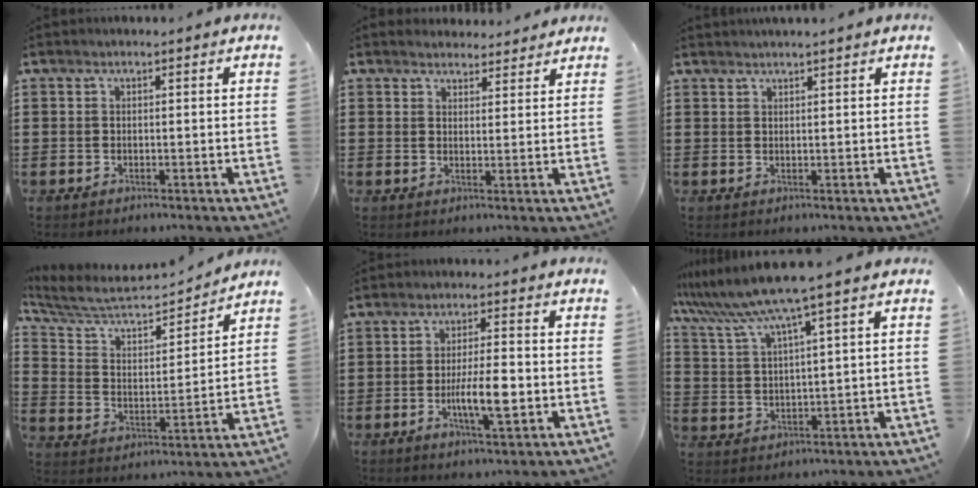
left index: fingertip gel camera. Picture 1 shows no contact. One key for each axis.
{"total": 3.1, "fx": 3.0, "fy": 1.1, "fz": 0.0, "tx": -0.001, "ty": -0.008, "tz": 0.054}
{"total": 1.2, "fx": 1.2, "fy": -0.1, "fz": 0.3, "tx": -0.007, "ty": -0.001, "tz": 0.024}
{"total": 6.0, "fx": 5.6, "fy": 1.3, "fz": 1.8, "tx": -0.066, "ty": -0.043, "tz": 0.091}
{"total": 7.3, "fx": -1.7, "fy": 1.8, "fz": 6.9, "tx": -0.135, "ty": -0.007, "tz": -0.031}
{"total": 7.7, "fx": 5.9, "fy": -0.6, "fz": 4.9, "tx": -0.120, "ty": -0.033, "tz": 0.098}